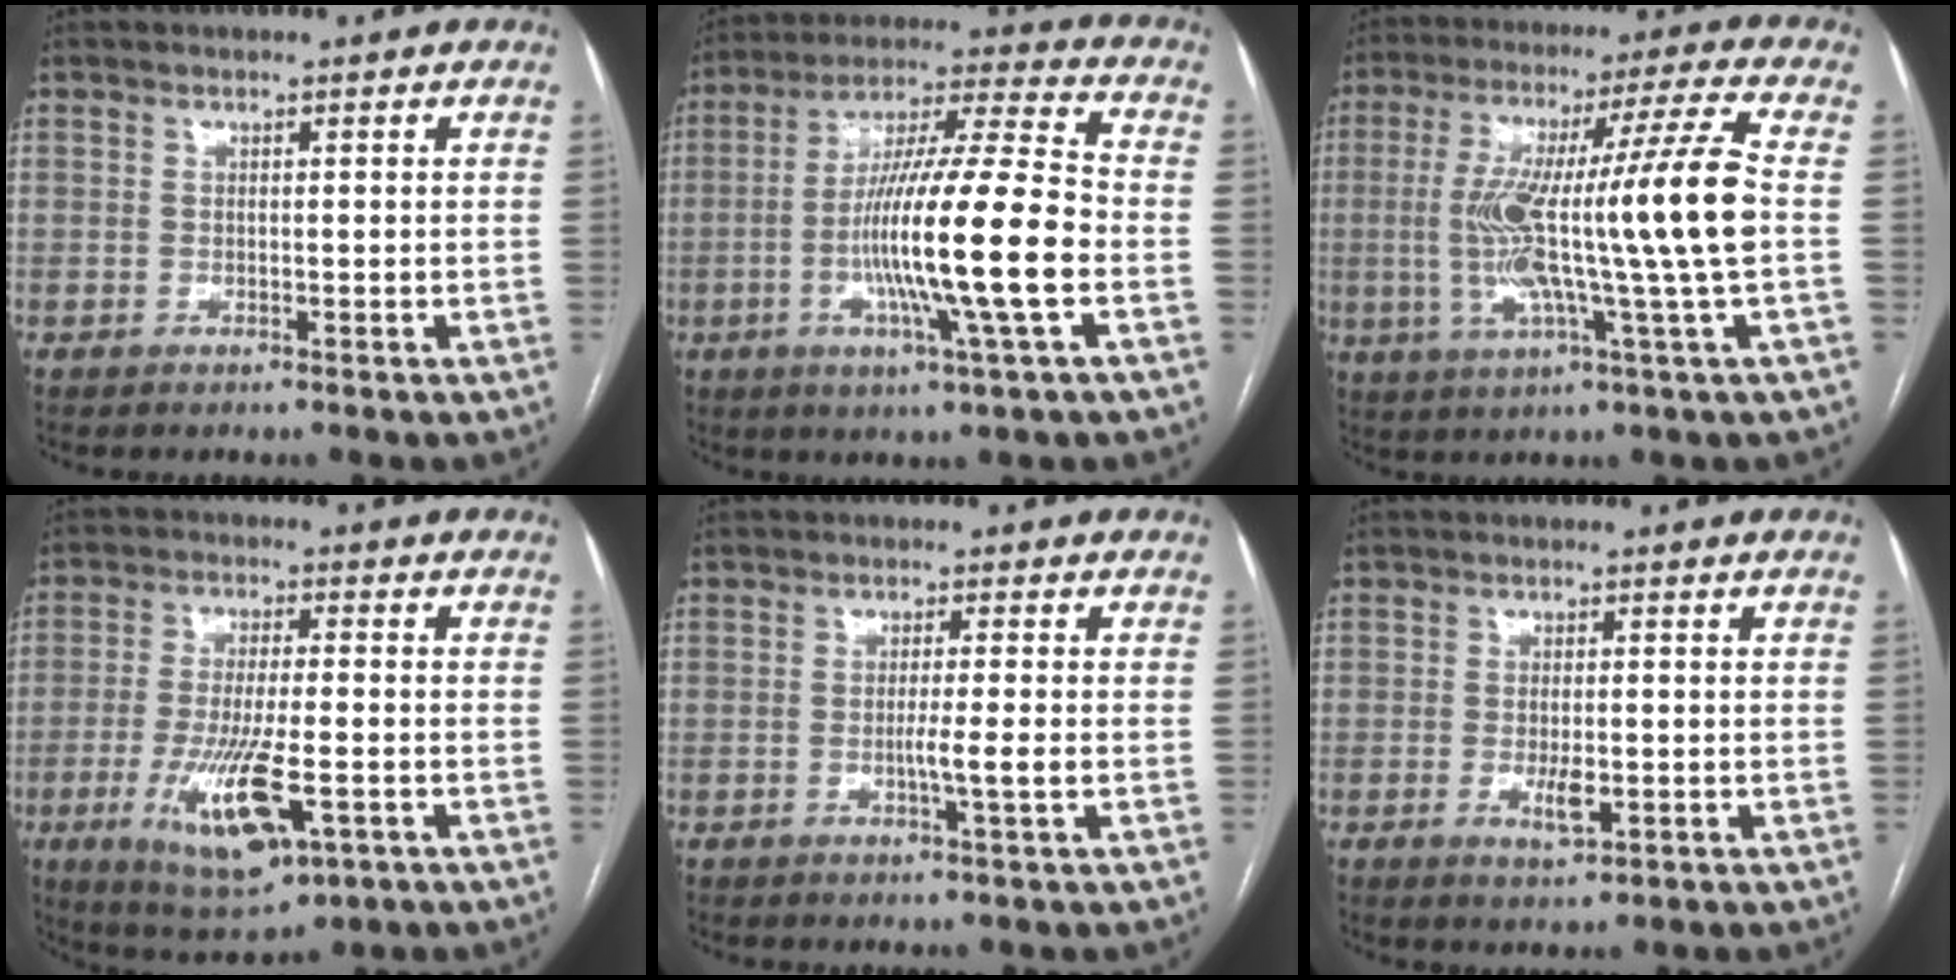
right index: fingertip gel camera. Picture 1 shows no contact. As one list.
[{"total": 17.7, "force": [-4.0, -0.3, 17.2], "torque": [-0.310, -0.005, -0.077]}, {"total": 17.3, "force": [-0.9, -1.7, 17.2], "torque": [-0.311, 0.006, -0.026]}, {"total": 12.5, "force": [-4.3, 2.9, 11.3], "torque": [-0.213, -0.024, -0.064]}, {"total": 3.2, "force": [-0.8, -0.6, 3.0], "torque": [-0.053, -0.005, -0.012]}, {"total": 3.4, "force": [-1.0, 1.1, 3.0], "torque": [-0.057, -0.002, -0.011]}]